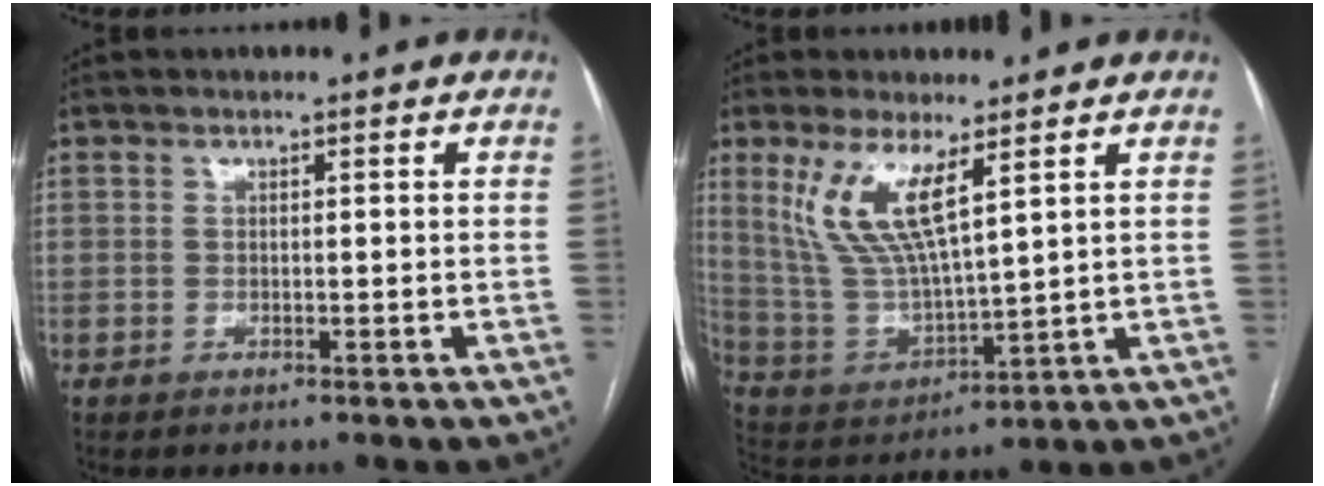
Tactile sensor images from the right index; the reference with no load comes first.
{"total": 10.8, "force": [5.6, 2.2, 9.0], "torque": [-0.203, -0.005, 0.121]}